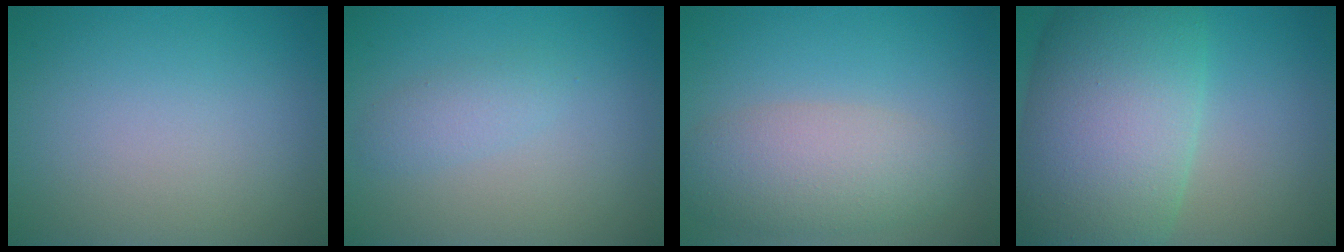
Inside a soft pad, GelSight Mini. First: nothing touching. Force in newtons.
{"total": 1.5, "press": 1.5, "slide": 0.1}
{"total": 5.0, "press": 5.0, "slide": 0.3}
{"total": 13.6, "press": 13.6, "slide": 0.3}